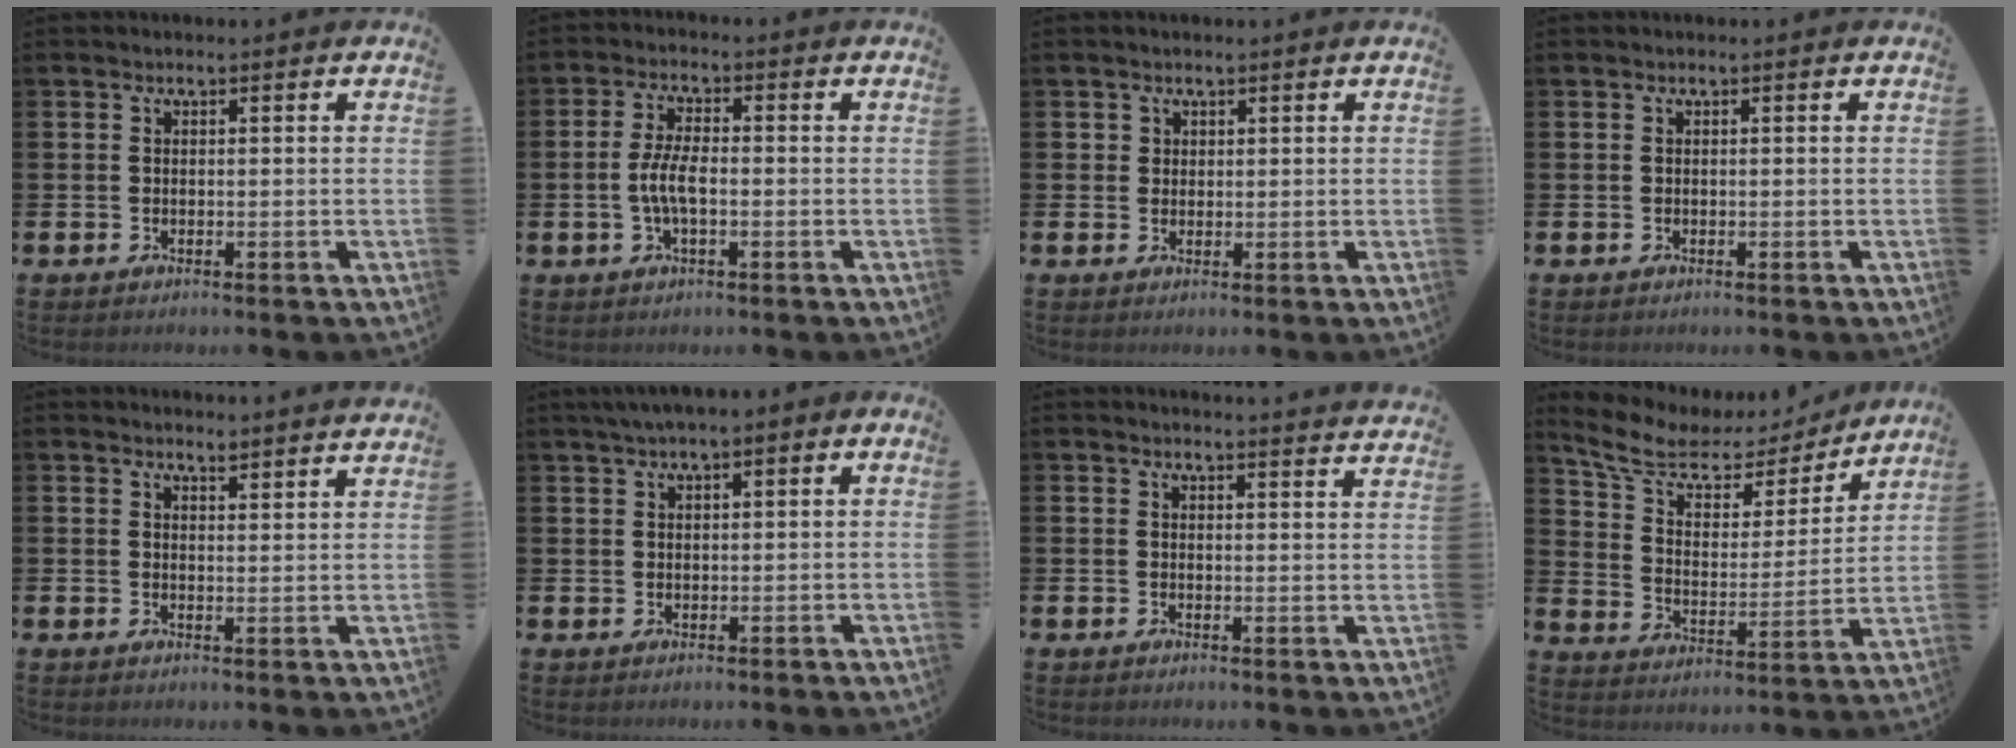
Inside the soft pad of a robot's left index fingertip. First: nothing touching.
{"total": 4.3, "force": [-0.7, 1.5, 3.9], "torque": [-0.083, 0.002, -0.019]}
{"total": 1.3, "force": [1.0, 0.8, -0.1], "torque": [0.009, 0.001, 0.018]}
{"total": 0.0}
{"total": 2.9, "force": [2.9, -0.3, -0.2], "torque": [-0.001, -0.019, 0.053]}
{"total": 1.7, "force": [1.0, 0.5, 1.2], "torque": [-0.023, 0.005, 0.016]}
{"total": 2.5, "force": [2.5, -0.4, -0.2], "torque": [0.013, -0.020, 0.042]}
{"total": 8.4, "force": [6.7, 3.9, 3.1], "torque": [-0.098, -0.041, 0.114]}